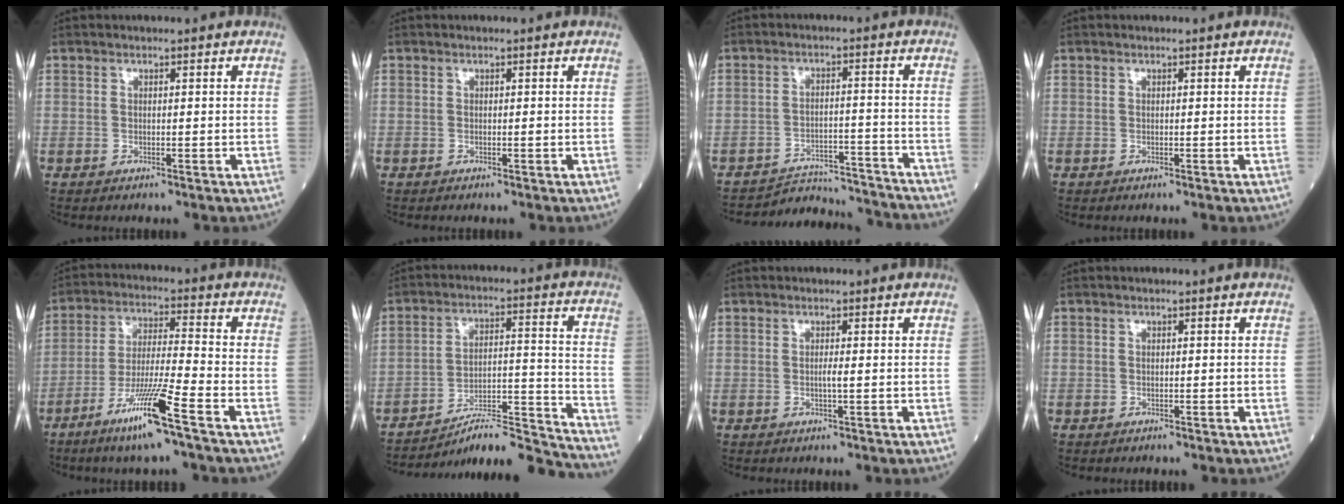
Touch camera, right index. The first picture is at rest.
{"total": 0.0}
{"total": 10.9, "force": [-10.8, 0.9, -0.5], "torque": [0.012, 0.023, -0.150]}
{"total": 0.0}
{"total": 11.3, "force": [-6.6, -0.9, 9.1], "torque": [-0.174, -0.026, -0.124]}
{"total": 16.6, "force": [-16.0, -1.1, 4.3], "torque": [-0.062, 0.029, -0.248]}
{"total": 0.9, "force": [-0.2, -0.2, 0.8], "torque": [-0.016, -0.001, -0.005]}
{"total": 0.8, "force": [-0.6, 0.5, 0.0], "torque": [-0.006, 0.003, -0.012]}